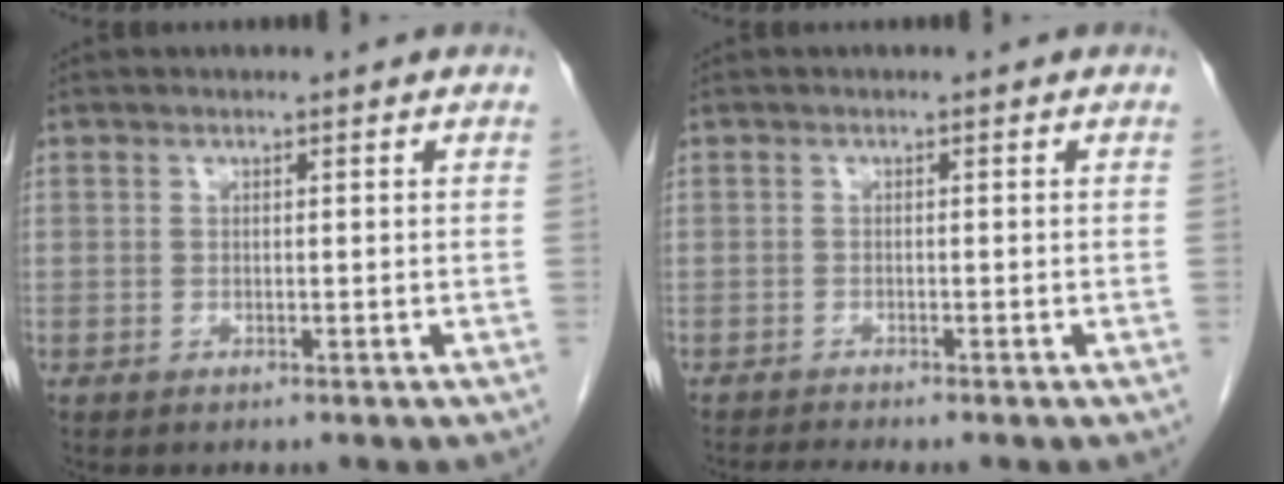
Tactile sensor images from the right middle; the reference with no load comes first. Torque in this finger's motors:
{"motor_torque": [0.02, 0.01, 0.00, 0.00]}